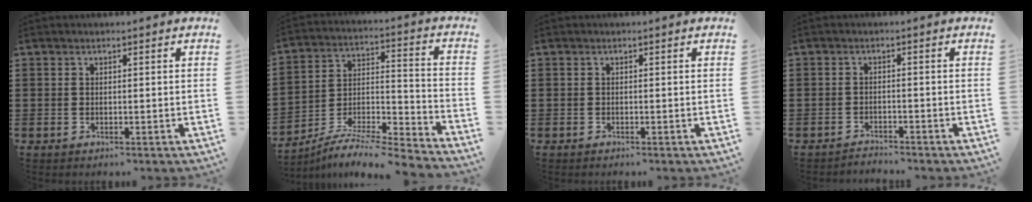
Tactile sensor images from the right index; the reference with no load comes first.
{"total": 7.4, "force": [-6.9, 0.3, 2.4], "torque": [-0.032, 0.004, -0.138]}
{"total": 0.0}
{"total": 1.7, "force": [-1.7, 0.1, -0.2], "torque": [-0.002, 0.003, -0.037]}